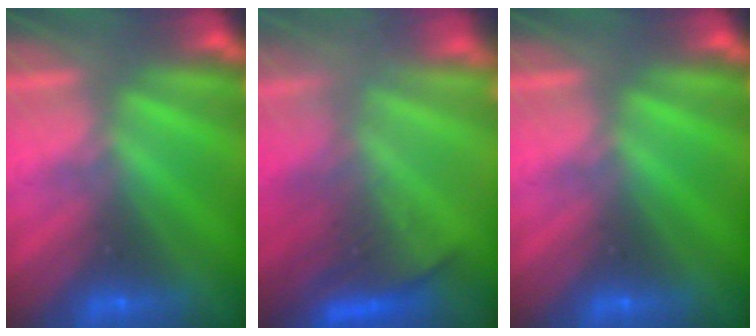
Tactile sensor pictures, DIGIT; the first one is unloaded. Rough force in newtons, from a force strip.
{"total": 8.3}
{"total": 0.0}